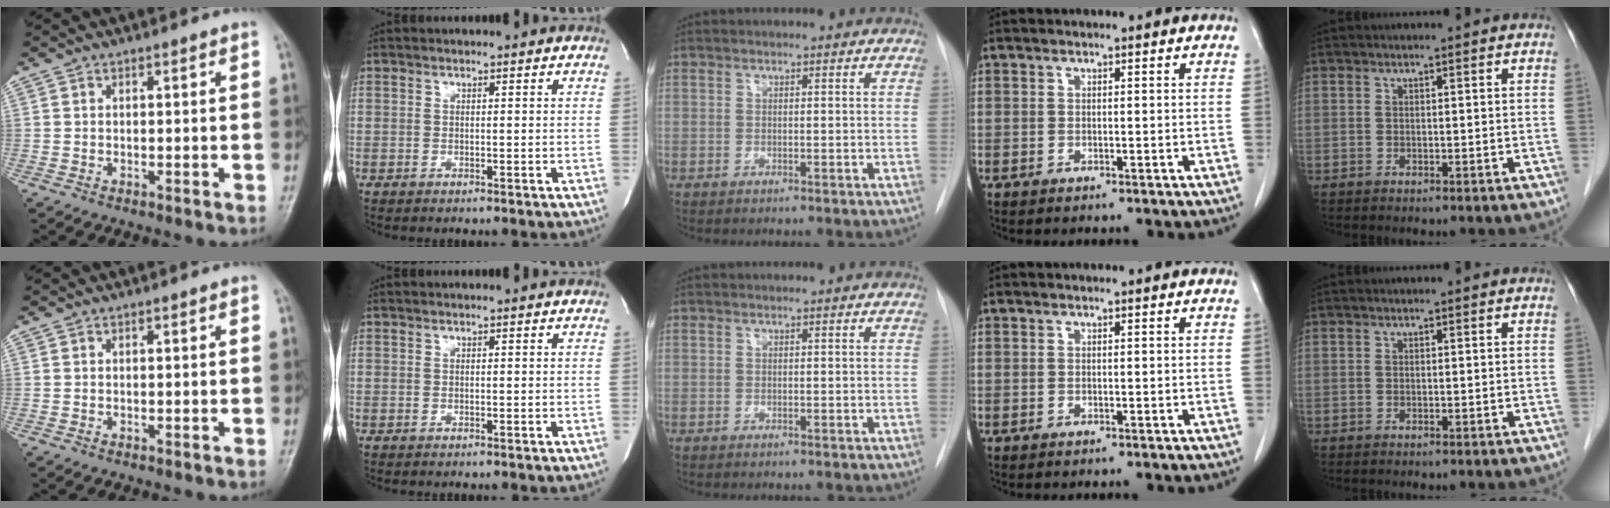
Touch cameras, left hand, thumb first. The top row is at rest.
{}